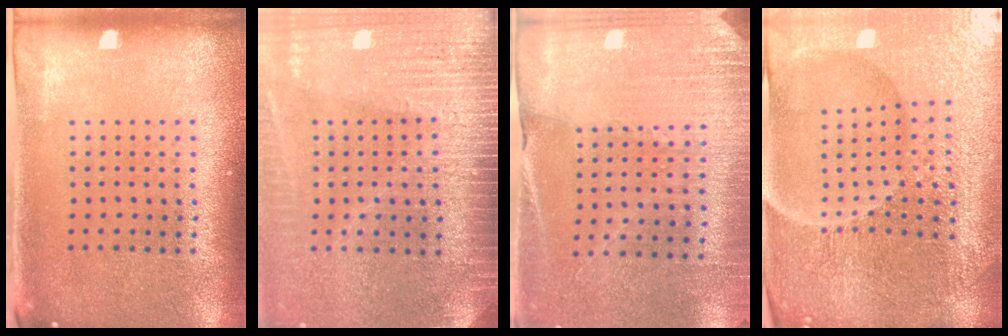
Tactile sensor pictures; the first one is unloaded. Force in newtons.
{"total": 3.6, "press": 3.1, "slide": 1.9}
{"total": 2.7, "press": 2.6, "slide": 0.3}
{"total": 5.3, "press": 5.0, "slide": 1.5}